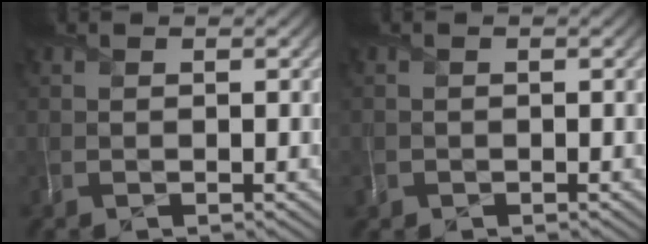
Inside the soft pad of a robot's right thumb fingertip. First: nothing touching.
{"total": 0.8, "force": [-0.3, 0.7, 0.1], "torque": [0.001, -0.002, -0.009]}